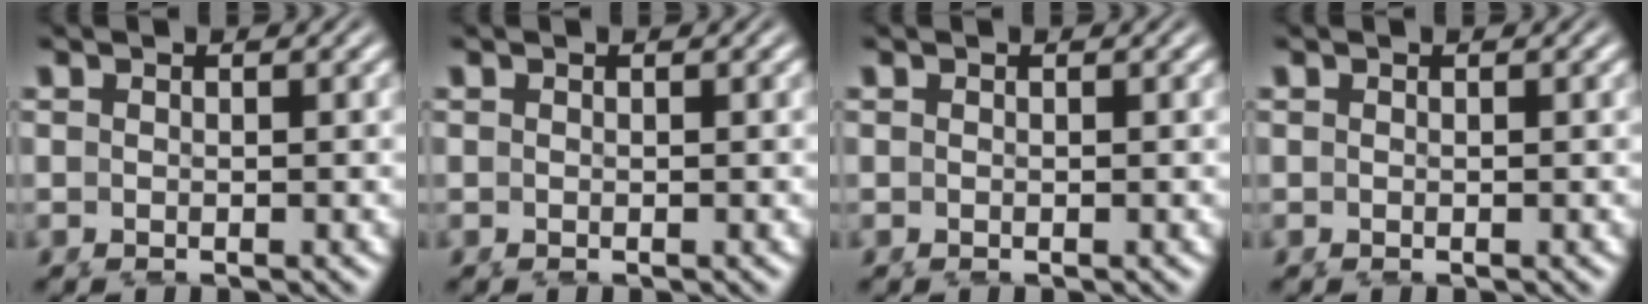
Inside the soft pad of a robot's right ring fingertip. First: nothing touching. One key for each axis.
{"total": 0.0}
{"total": 0.0}
{"total": 0.0}